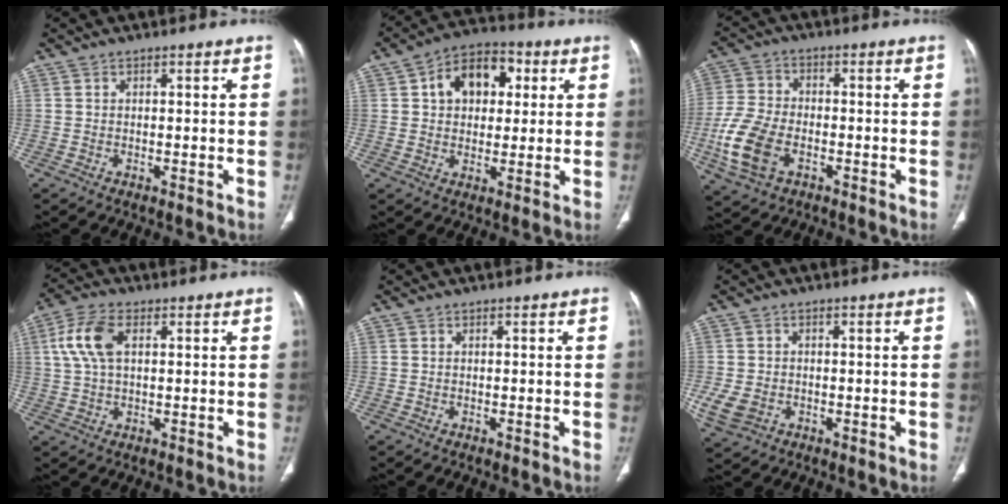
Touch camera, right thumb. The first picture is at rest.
{"total": 11.9, "force": [3.2, 8.3, 7.9], "torque": [-0.085, 0.012, 0.044]}
{"total": 11.6, "force": [-3.8, 7.3, 8.2], "torque": [-0.184, 0.009, -0.075]}
{"total": 8.3, "force": [2.2, 4.4, 6.6], "torque": [-0.149, 0.015, 0.043]}
{"total": 0.0}
{"total": 5.8, "force": [-0.9, 4.4, 3.6], "torque": [-0.079, 0.000, -0.004]}